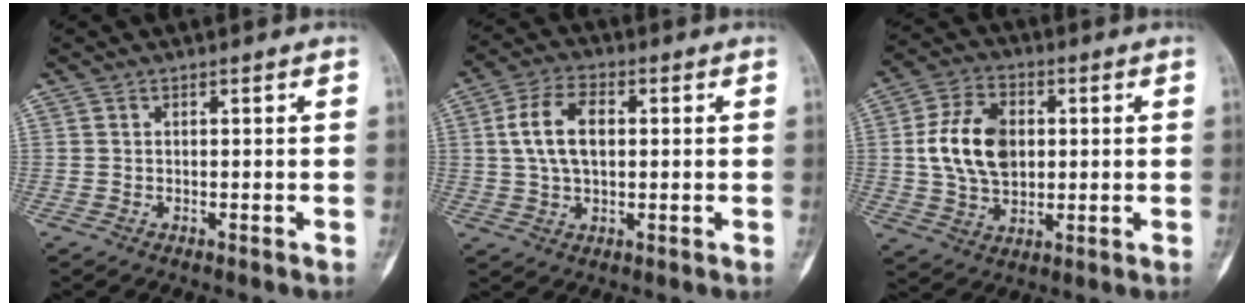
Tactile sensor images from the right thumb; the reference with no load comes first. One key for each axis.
{"total": 9.5, "fx": 1.5, "fy": 5.5, "fz": 7.6, "tx": -0.136, "ty": 0.011, "tz": 0.028}
{"total": 13.2, "fx": 1.5, "fy": 9.0, "fz": 9.6, "tx": -0.156, "ty": 0.003, "tz": 0.028}